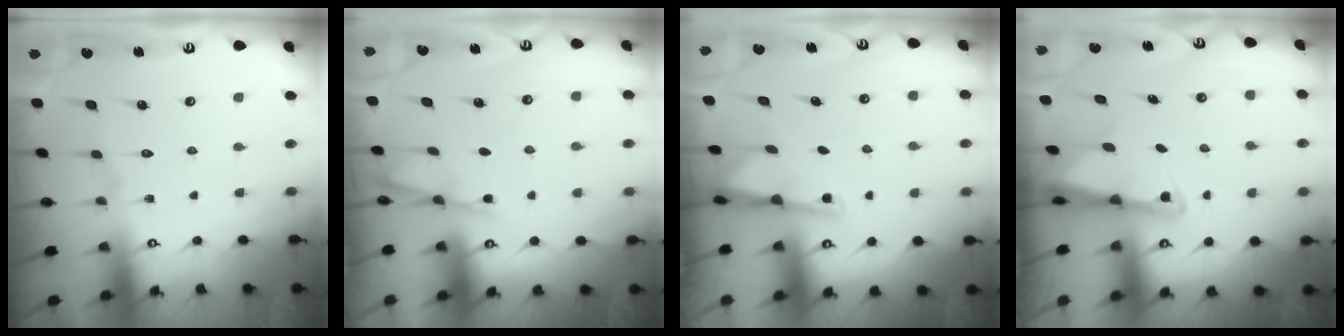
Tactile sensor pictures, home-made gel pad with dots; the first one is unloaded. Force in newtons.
{"total": 4.0, "press": 4.0, "slide": 0.4}
{"total": 3.0, "press": 2.9, "slide": 0.6}
{"total": 3.1, "press": 3.1, "slide": 0.6}